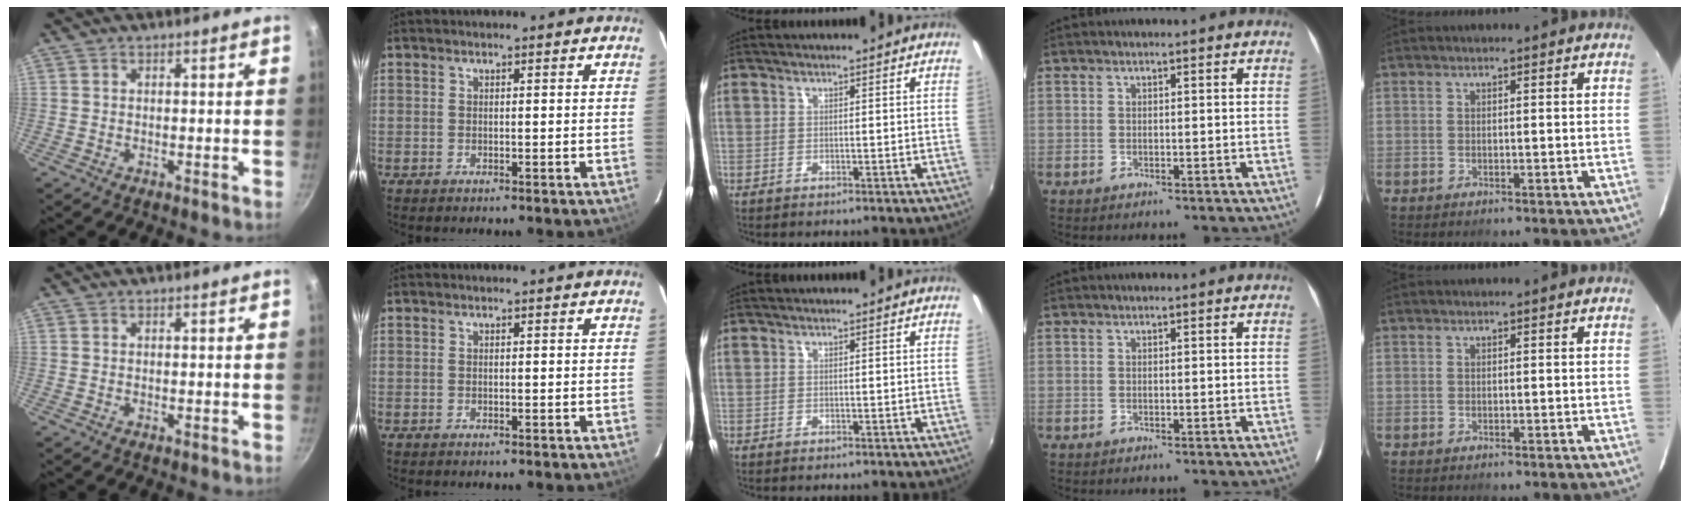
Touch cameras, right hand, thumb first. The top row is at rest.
{}